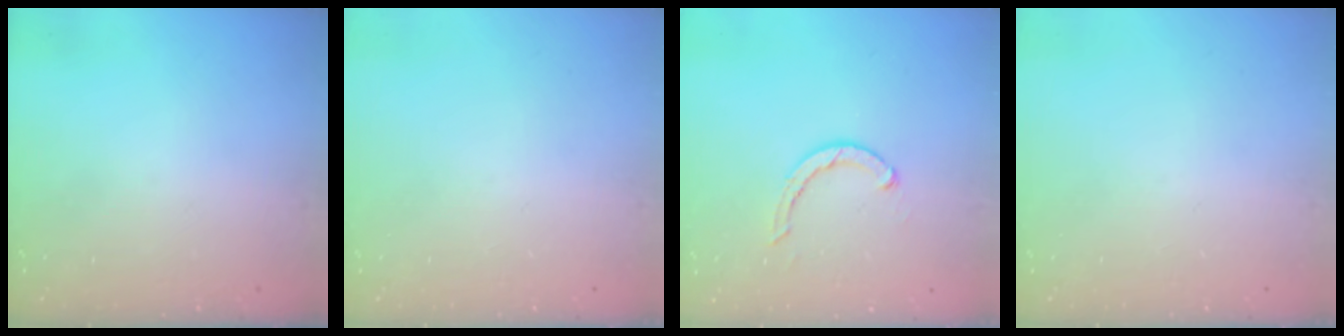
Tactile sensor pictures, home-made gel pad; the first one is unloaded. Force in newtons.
{"total": 0.0}
{"total": 2.6, "press": 2.5, "slide": 0.4}
{"total": 0.0}